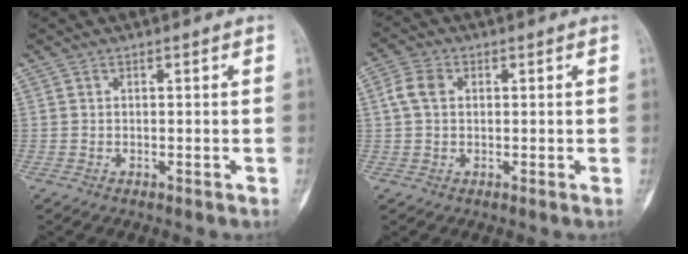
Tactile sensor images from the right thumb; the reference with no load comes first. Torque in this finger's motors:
{"motor_torque": [0.03, 0.03, 0.01, -0.01, 0.01]}